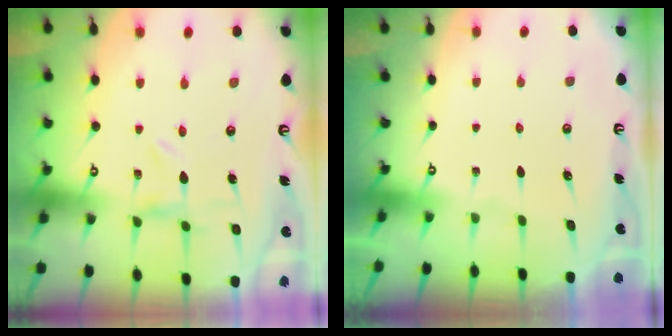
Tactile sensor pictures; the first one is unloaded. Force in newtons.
{"total": 0.0}